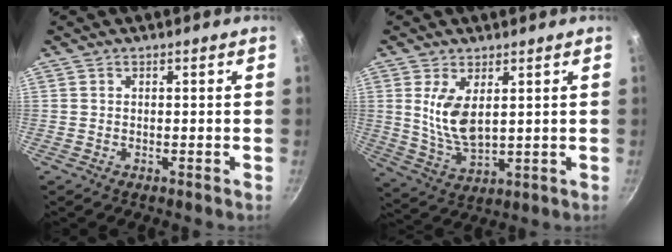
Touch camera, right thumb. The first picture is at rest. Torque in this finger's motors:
{"motor_torque": [-0.74, 0.86, 1.13, 0.23, 0.11]}